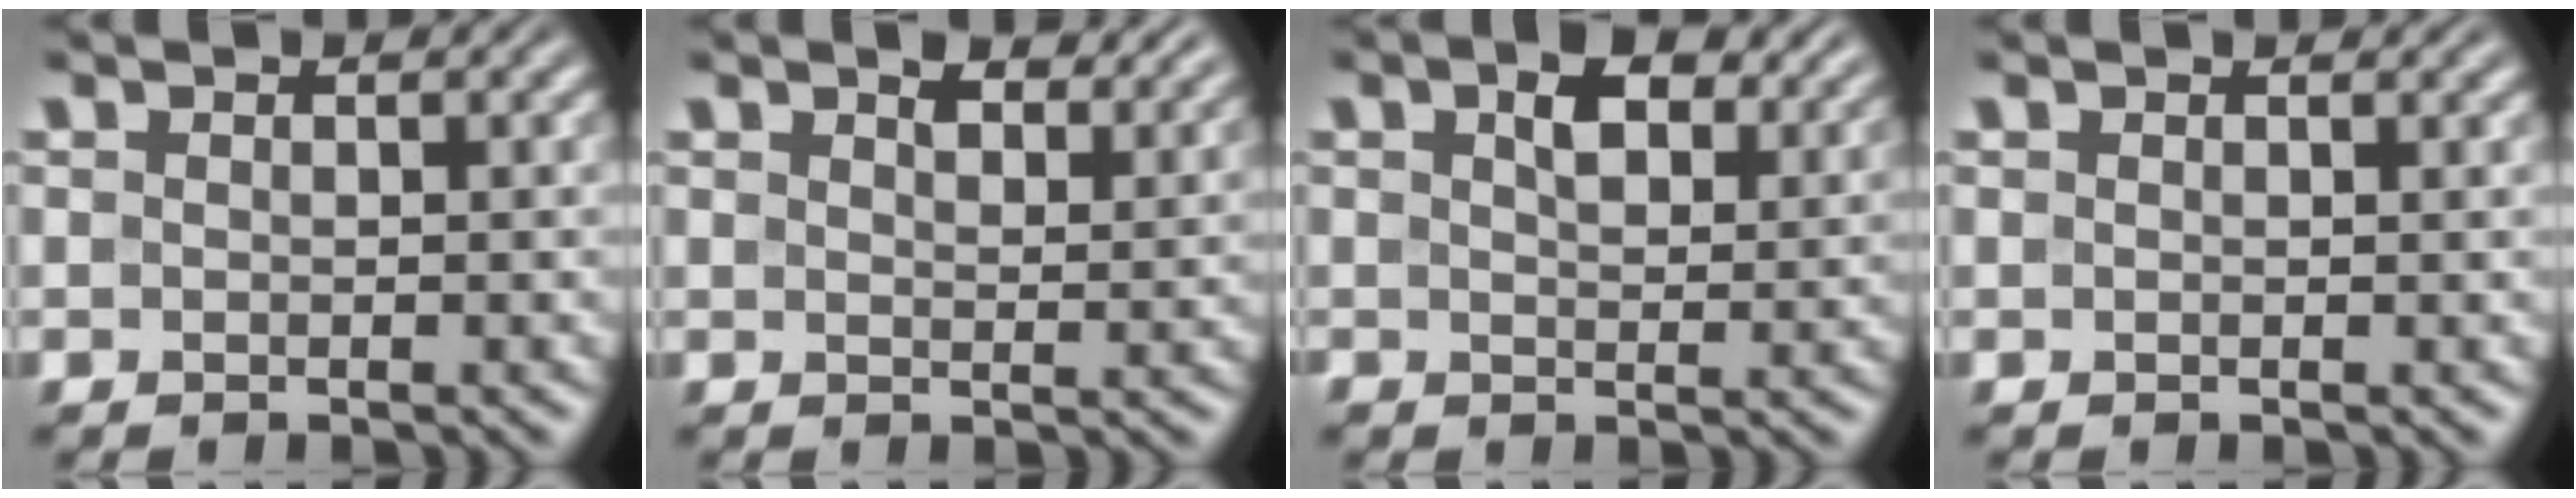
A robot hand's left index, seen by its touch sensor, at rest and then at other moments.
{"total": 3.7, "force": [2.9, 1.4, 2.0], "torque": [-0.035, -0.001, 0.041]}
{"total": 4.4, "force": [2.2, 2.3, 3.0], "torque": [-0.053, 0.000, 0.032]}
{"total": 0.7, "force": [0.6, 0.2, 0.1], "torque": [-0.002, -0.002, 0.007]}